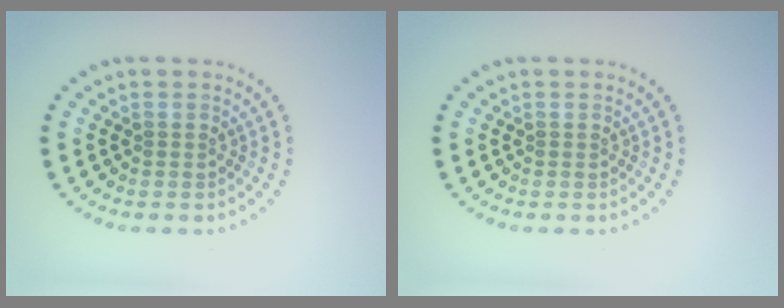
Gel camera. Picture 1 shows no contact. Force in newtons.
{"total": 0.0}